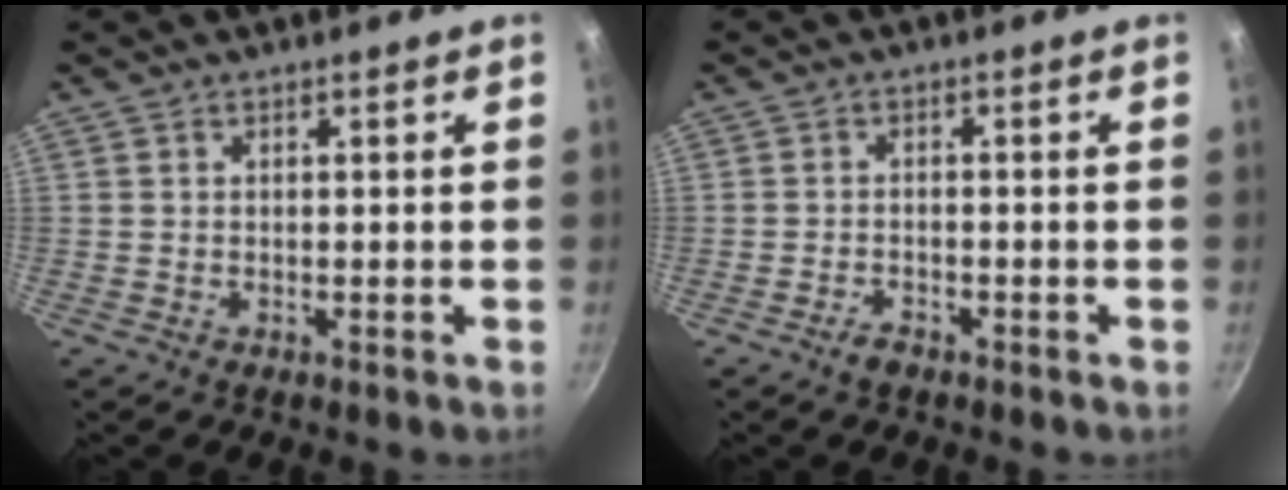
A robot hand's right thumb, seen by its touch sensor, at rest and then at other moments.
{"total": 2.1, "force": [-1.6, 0.9, 1.0], "torque": [-0.019, 0.017, -0.028]}